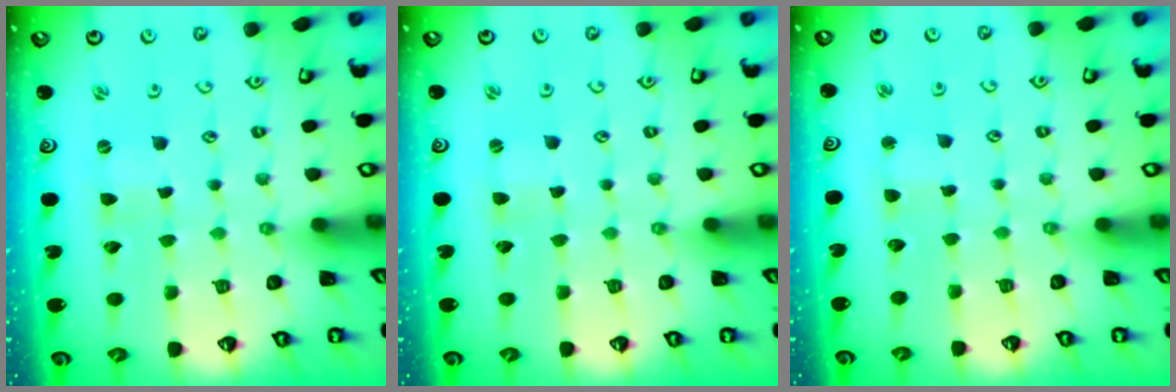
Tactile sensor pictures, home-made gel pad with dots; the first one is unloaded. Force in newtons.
{"total": 1.3, "press": 1.3, "slide": 0.4}
{"total": 2.4, "press": 2.4, "slide": 0.3}